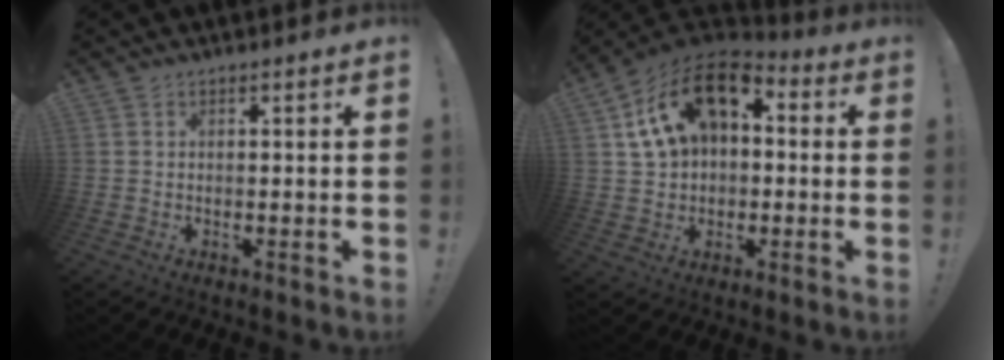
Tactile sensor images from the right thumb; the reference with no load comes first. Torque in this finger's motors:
{"motor_torque": [2.01, 3.00, 0.90, -0.44, 0.12]}